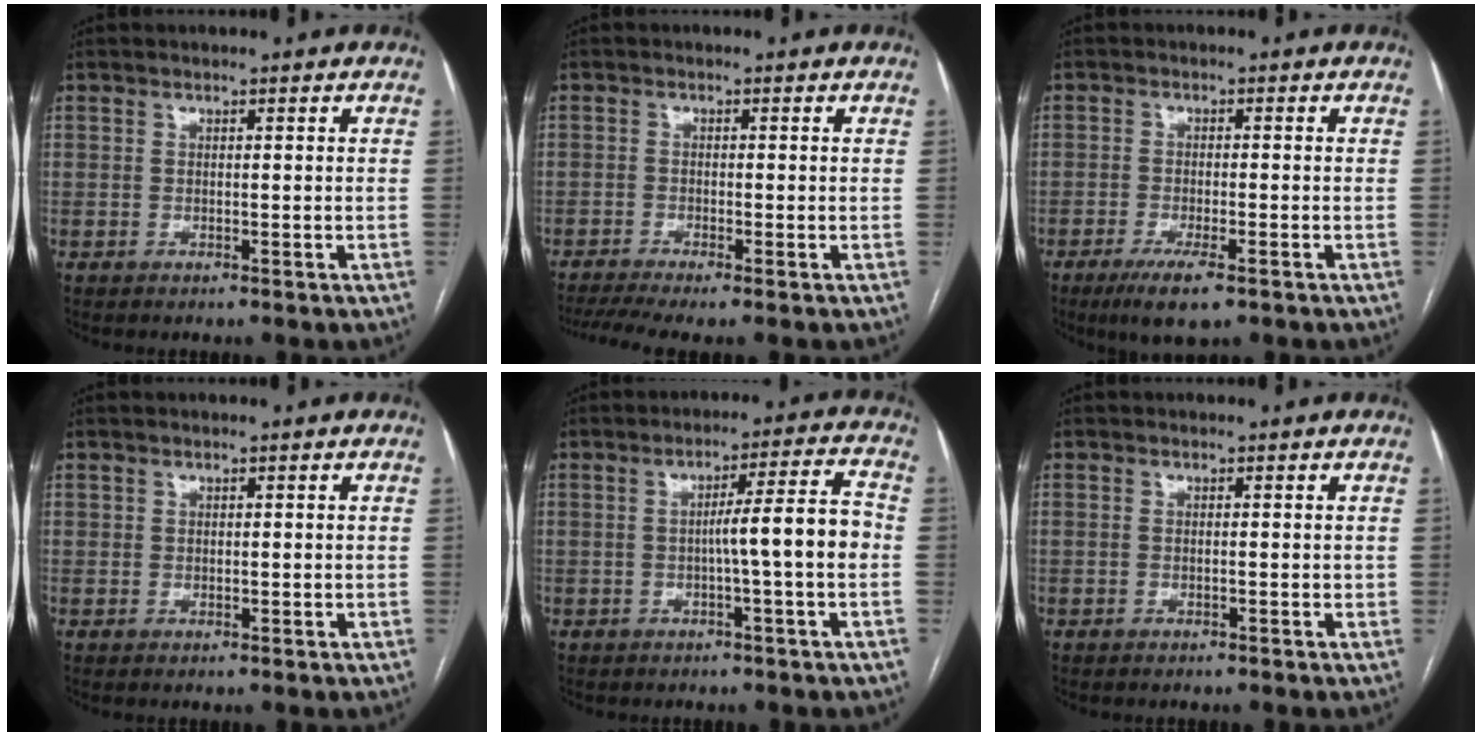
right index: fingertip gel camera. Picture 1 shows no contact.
{"total": 5.9, "force": [-4.4, 0.3, 3.9], "torque": [-0.069, -0.009, -0.077]}
{"total": 5.9, "force": [-3.6, 1.2, 4.5], "torque": [-0.079, -0.013, -0.057]}
{"total": 0.7, "force": [0.3, 0.6, 0.2], "torque": [0.003, 0.000, 0.004]}
{"total": 7.6, "force": [-1.1, -0.6, 7.5], "torque": [-0.109, 0.015, -0.017]}
{"total": 0.6, "force": [-0.1, 0.3, 0.5], "torque": [-0.008, 0.000, -0.001]}